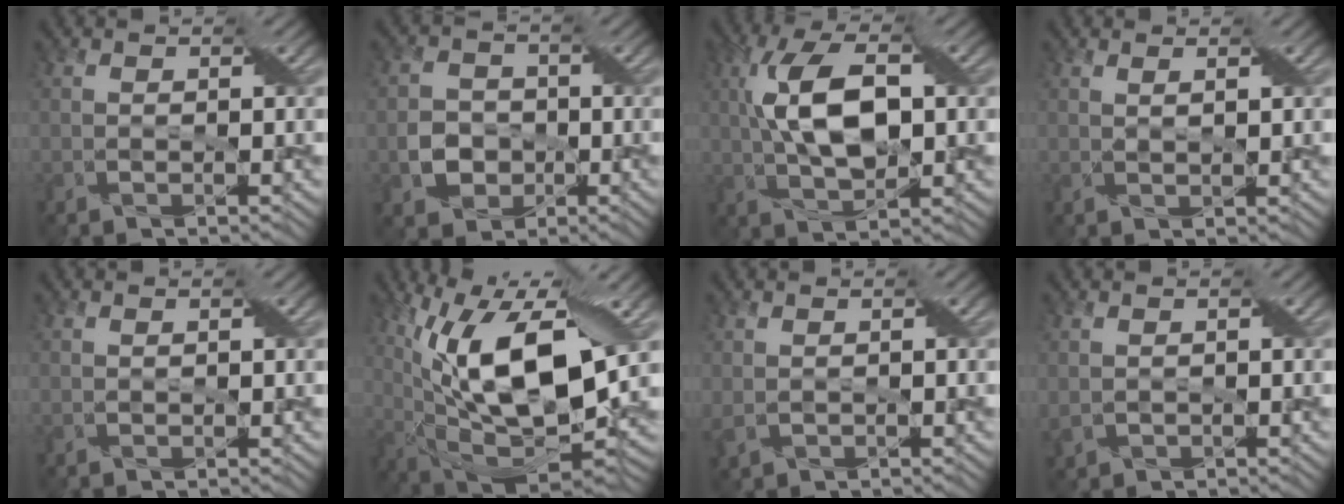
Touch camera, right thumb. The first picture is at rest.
{"total": 4.2, "force": [-1.2, 3.8, 1.2], "torque": [-0.022, -0.004, -0.024]}
{"total": 9.9, "force": [1.0, 4.8, 8.6], "torque": [-0.173, 0.014, 0.018]}
{"total": 1.1, "force": [0.7, 0.2, 0.8], "torque": [-0.010, -0.006, 0.017]}
{"total": 0.0}
{"total": 18.1, "force": [4.2, 8.4, 15.4], "torque": [-0.281, 0.007, 0.074]}
{"total": 1.0, "force": [0.5, 0.6, 0.6], "torque": [-0.018, -0.002, 0.017]}
{"total": 0.9, "force": [0.3, 0.7, 0.3], "torque": [-0.013, -0.003, 0.014]}